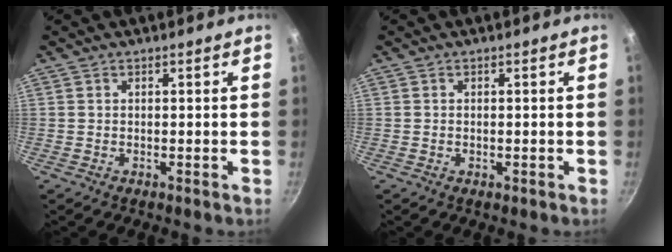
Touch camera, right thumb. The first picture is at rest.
{"total": 0.6, "force": [-0.2, 0.4, 0.4], "torque": [-0.004, 0.001, -0.003]}